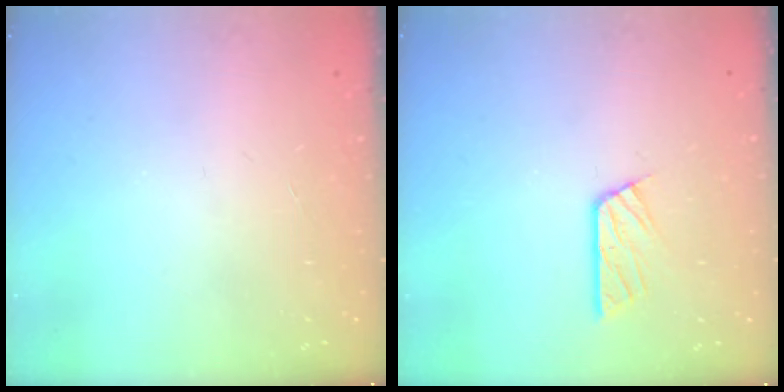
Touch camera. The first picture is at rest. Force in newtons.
{"total": 6.8, "press": 6.8, "slide": 0.5}